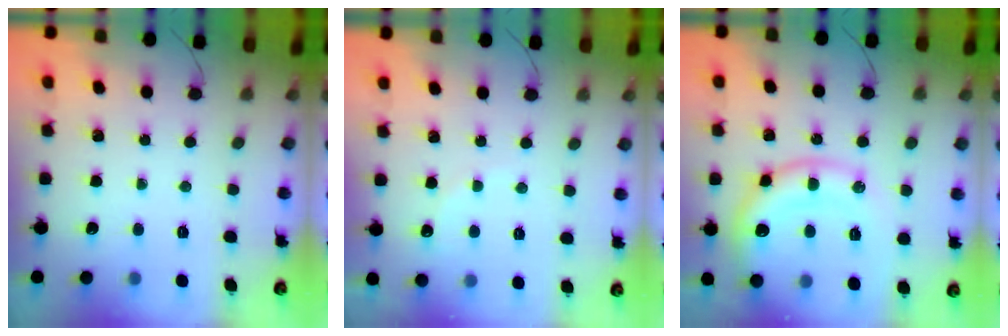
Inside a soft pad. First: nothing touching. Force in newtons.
{"total": 5.1, "press": 5.0, "slide": 1.0}
{"total": 15.3, "press": 15.2, "slide": 1.5}